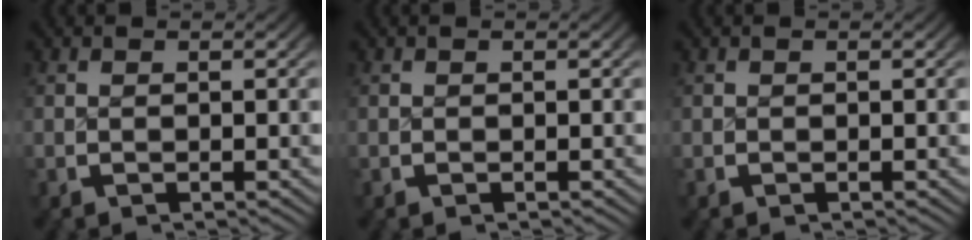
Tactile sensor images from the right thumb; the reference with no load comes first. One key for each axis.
{"total": 0.0}
{"total": 0.0}